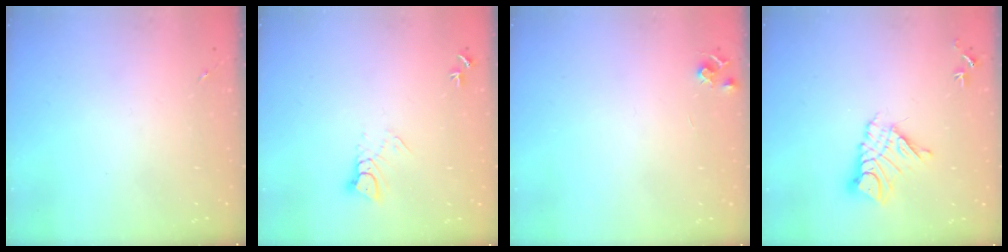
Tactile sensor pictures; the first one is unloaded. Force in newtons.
{"total": 4.9, "press": 4.8, "slide": 0.3}
{"total": 5.2, "press": 5.2, "slide": 0.7}
{"total": 11.9, "press": 11.9, "slide": 1.1}